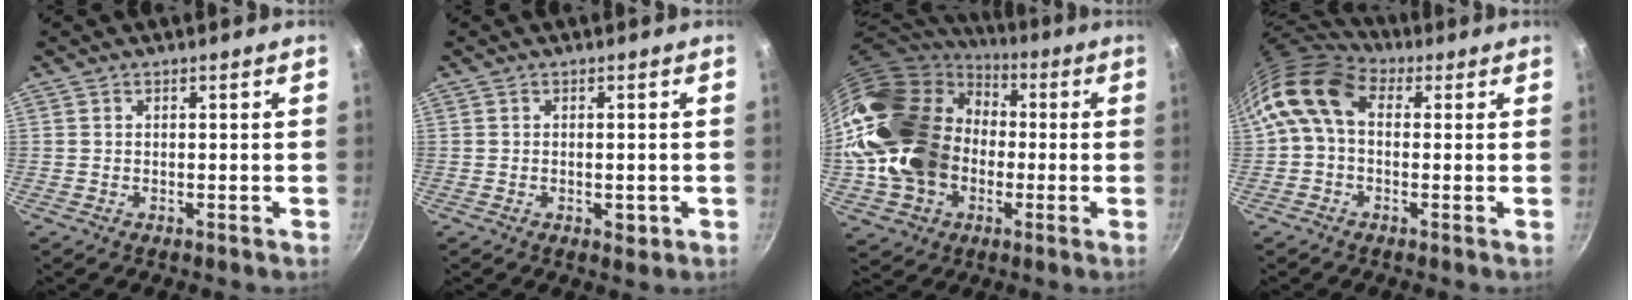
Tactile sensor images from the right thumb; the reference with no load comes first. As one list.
[{"total": 2.4, "force": [-0.7, 1.3, 1.9], "torque": [-0.028, -0.003, -0.009]}, {"total": 27.2, "force": [0.2, 21.4, 16.8], "torque": [-0.324, 0.056, 0.017]}, {"total": 11.4, "force": [2.2, 7.7, 8.1], "torque": [-0.145, 0.022, 0.020]}]